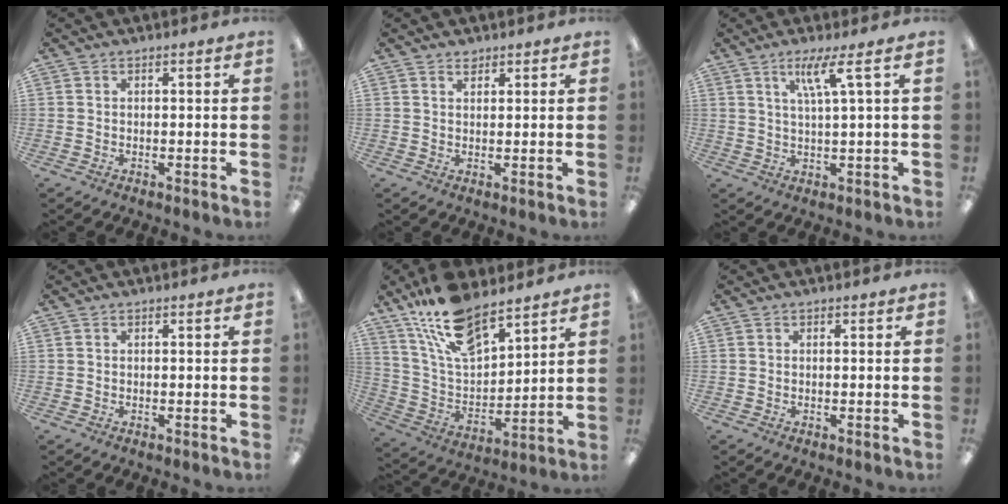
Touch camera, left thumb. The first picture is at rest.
{"total": 1.4, "force": [1.3, 0.5, 0.3], "torque": [-0.001, -0.004, 0.022]}
{"total": 6.4, "force": [3.0, 0.2, 5.6], "torque": [-0.119, -0.001, 0.047]}
{"total": 0.0}
{"total": 16.5, "force": [12.4, 6.4, 8.9], "torque": [-0.184, -0.057, 0.224]}
{"total": 0.0}